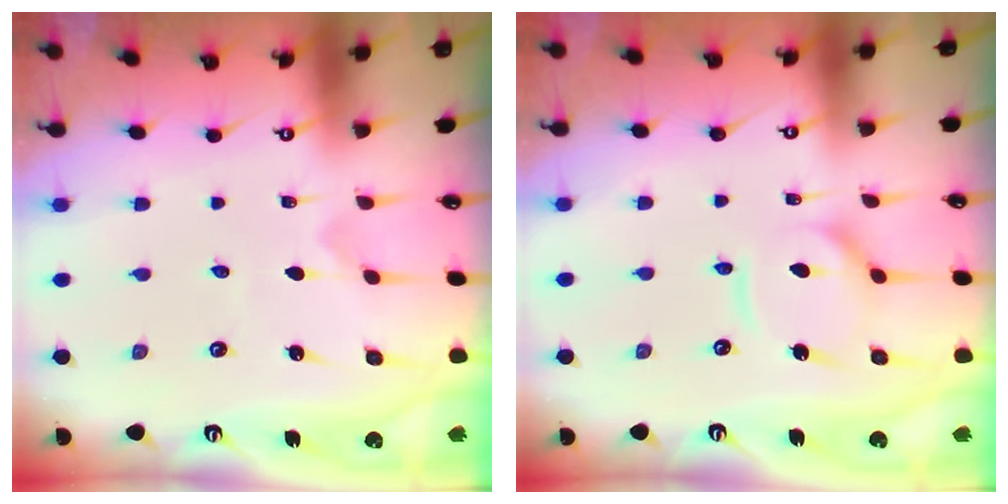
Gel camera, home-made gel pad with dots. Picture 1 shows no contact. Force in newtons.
{"total": 10.5, "press": 10.5, "slide": 1.0}